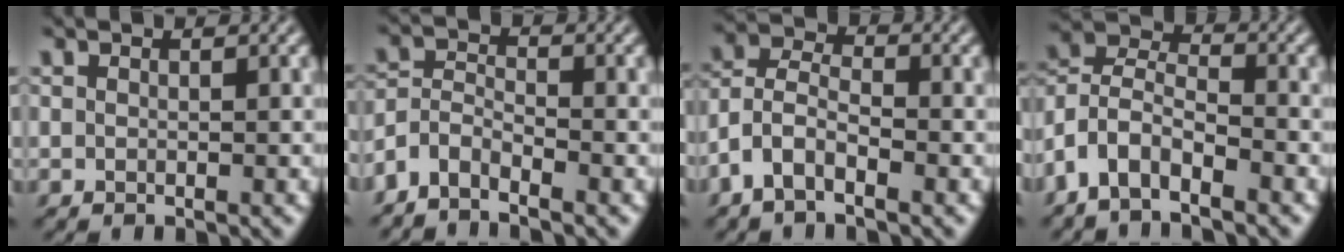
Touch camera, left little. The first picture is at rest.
{"total": 3.2, "force": [-2.7, 1.1, 1.3], "torque": [-0.028, 0.005, -0.066]}
{"total": 4.2, "force": [-2.5, 1.9, 2.8], "torque": [-0.061, 0.008, -0.059]}
{"total": 5.8, "force": [-4.0, 2.5, 3.4], "torque": [-0.069, 0.009, -0.088]}